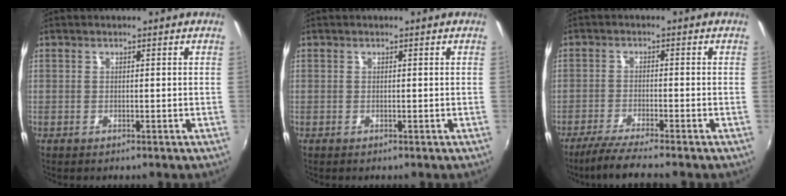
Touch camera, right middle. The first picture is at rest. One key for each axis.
{"total": 0.0}
{"total": 6.2, "fx": -5.4, "fy": -0.5, "fz": 3.1, "tx": -0.080, "ty": -0.018, "tz": -0.097}